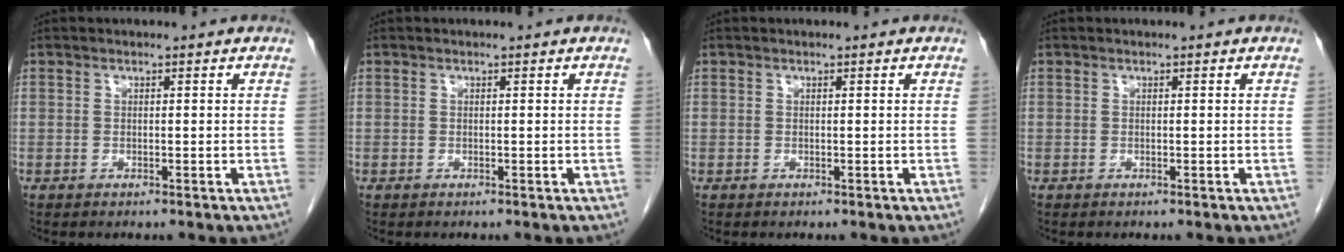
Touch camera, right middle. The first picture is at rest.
{"total": 0.0}
{"total": 0.0}
{"total": 0.0}